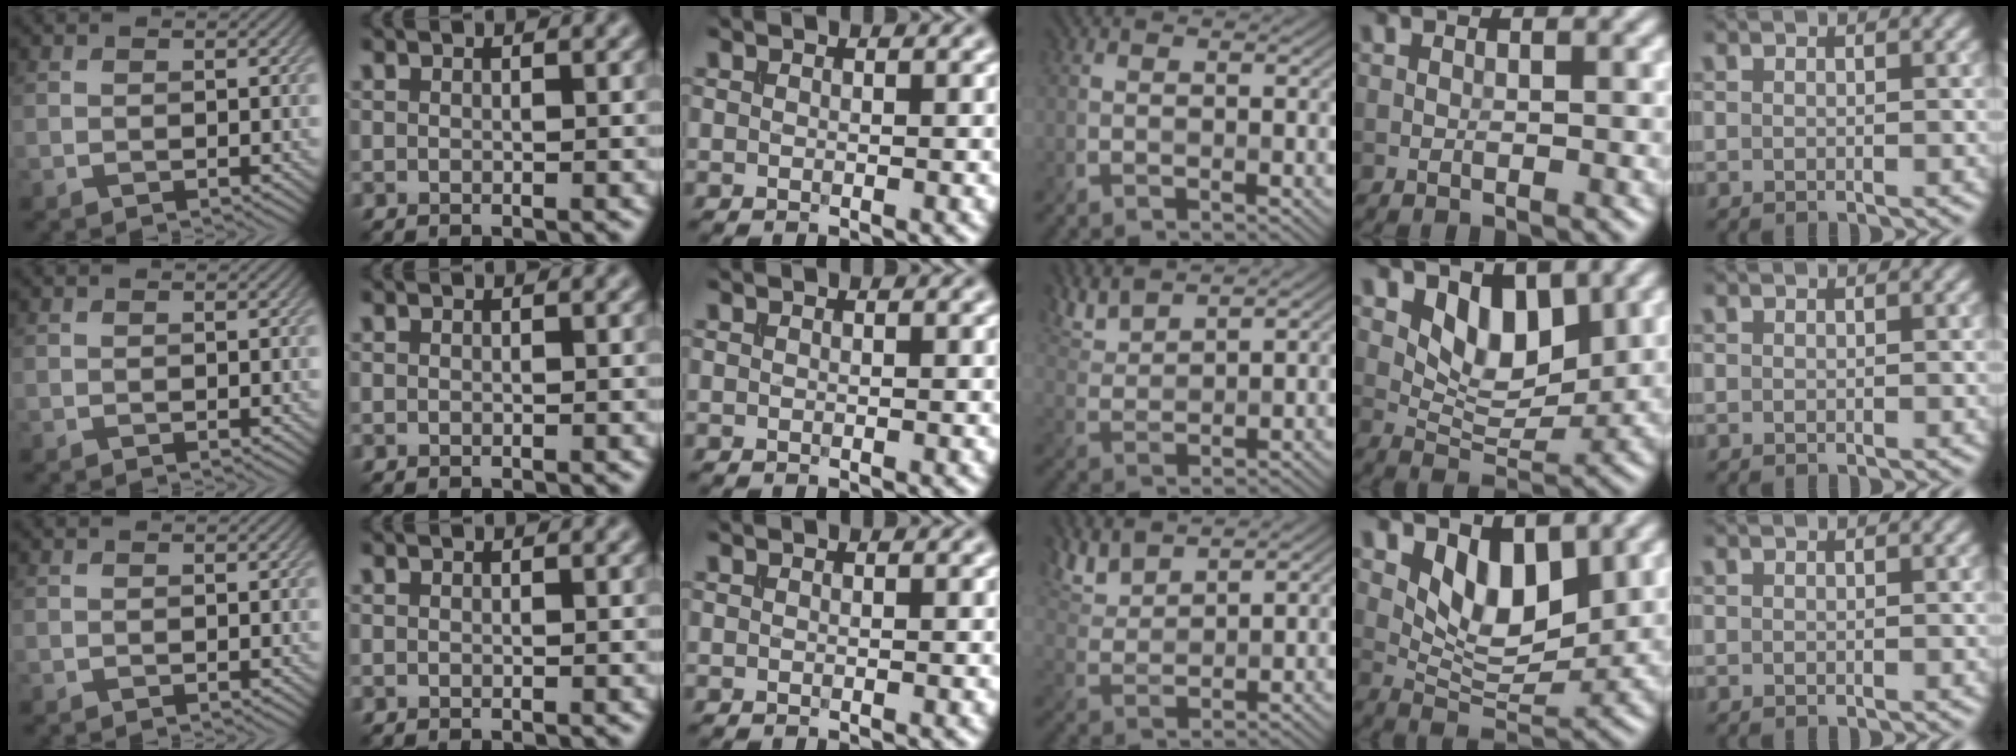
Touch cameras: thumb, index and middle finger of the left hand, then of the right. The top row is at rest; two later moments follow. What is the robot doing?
{"motion": "extract", "object": "file holder"}